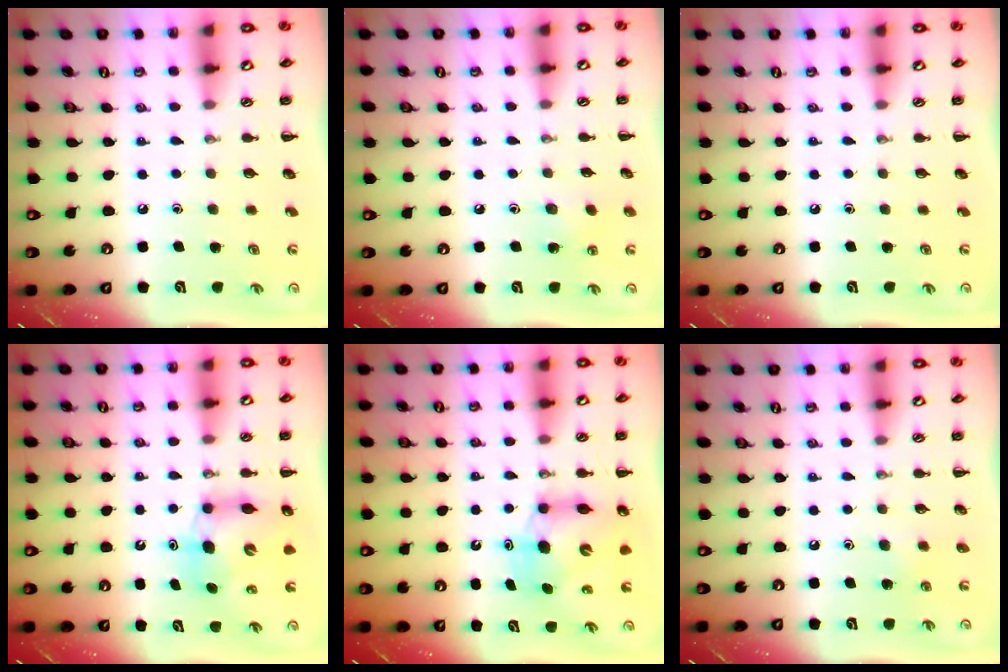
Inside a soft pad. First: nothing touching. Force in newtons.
{"total": 7.7, "press": 7.5, "slide": 2.0}
{"total": 0.0}
{"total": 6.8, "press": 6.6, "slide": 1.7}
{"total": 7.6, "press": 7.4, "slide": 1.9}
{"total": 2.8, "press": 2.5, "slide": 1.3}